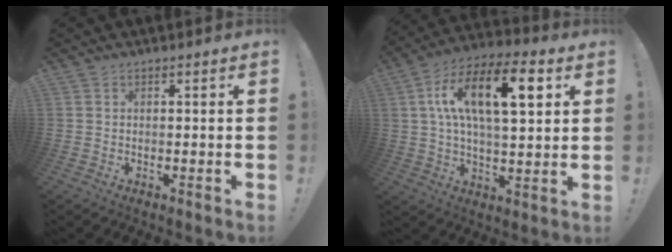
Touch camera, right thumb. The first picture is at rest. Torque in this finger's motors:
{"motor_torque": [2.50, 2.51, 0.31, 0.27, 0.28]}